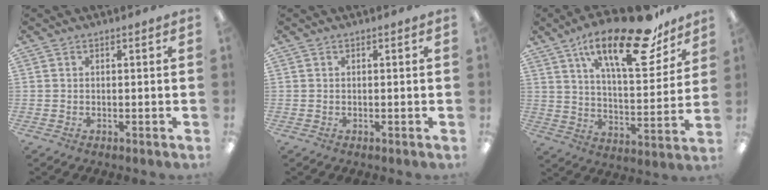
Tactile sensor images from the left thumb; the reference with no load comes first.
{"total": 0.0}
{"total": 23.7, "force": [15.4, 8.2, 16.0], "torque": [-0.243, -0.088, 0.251]}